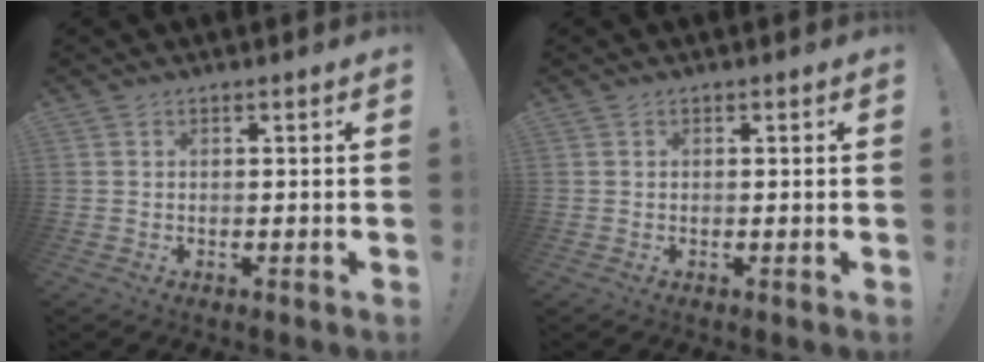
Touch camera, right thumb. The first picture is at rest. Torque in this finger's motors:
{"motor_torque": [-0.11, -0.24, -0.09, 0.13, 0.02]}